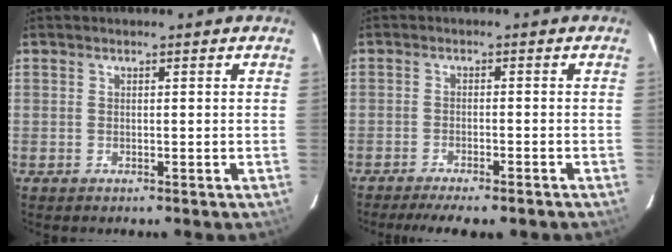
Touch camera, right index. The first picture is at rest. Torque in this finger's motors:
{"motor_torque": [1.03, -1.02, 0.32, 0.11]}